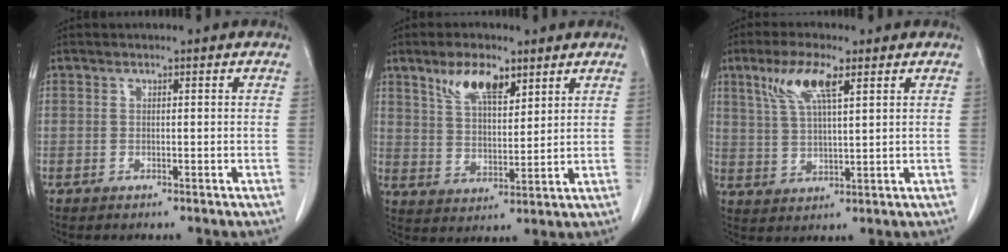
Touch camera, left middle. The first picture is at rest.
{"total": 7.9, "force": [5.0, 2.9, 5.4], "torque": [-0.103, 0.005, 0.097]}
{"total": 7.8, "force": [4.1, 1.4, 6.5], "torque": [-0.138, 0.008, 0.082]}